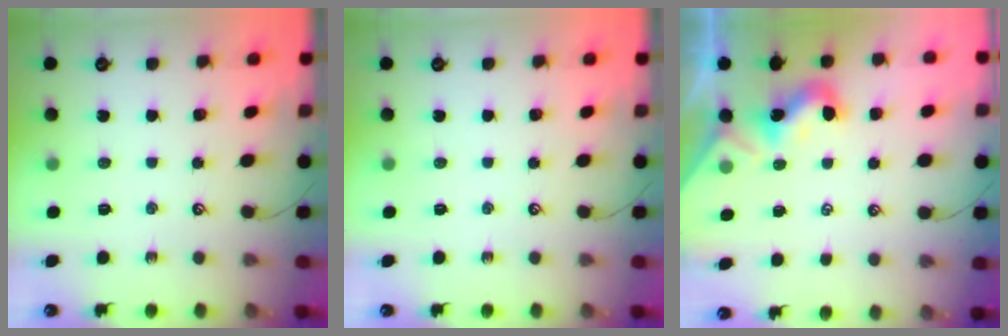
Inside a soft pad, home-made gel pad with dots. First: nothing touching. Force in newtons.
{"total": 0.0}
{"total": 1.9, "press": 1.9, "slide": 0.4}